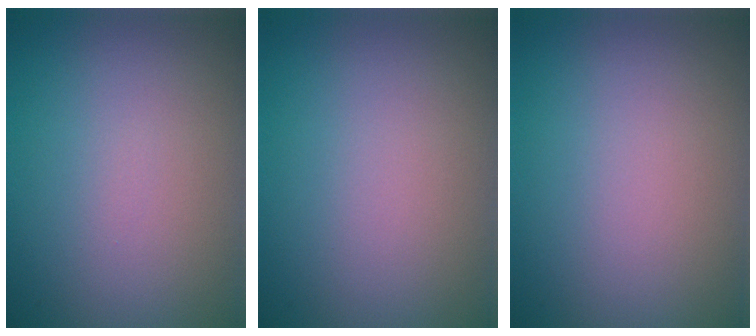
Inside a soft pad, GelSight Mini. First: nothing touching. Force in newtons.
{"total": 0.0}
{"total": 0.0}